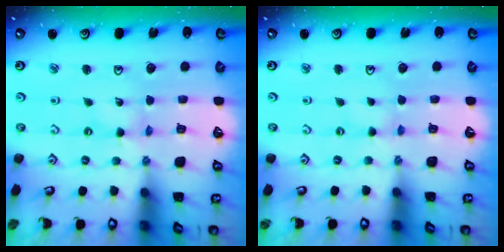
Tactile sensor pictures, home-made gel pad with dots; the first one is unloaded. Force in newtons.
{"total": 0.0}